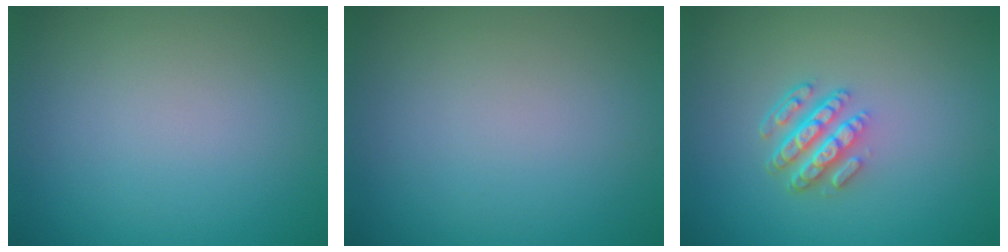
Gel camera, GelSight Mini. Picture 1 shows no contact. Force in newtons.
{"total": 0.0}
{"total": 4.3, "press": 3.1, "slide": 3.0}